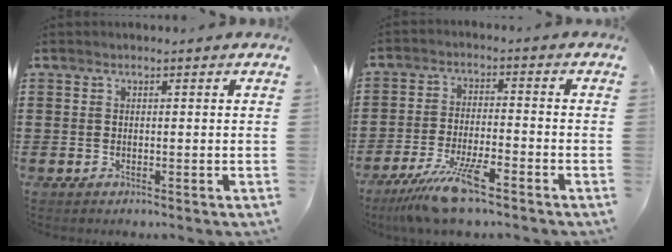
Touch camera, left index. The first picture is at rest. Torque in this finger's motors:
{"motor_torque": [0.50, 0.45, 0.39, 0.11]}